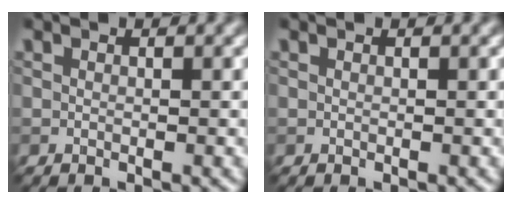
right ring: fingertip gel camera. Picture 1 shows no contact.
{"total": 0.0}